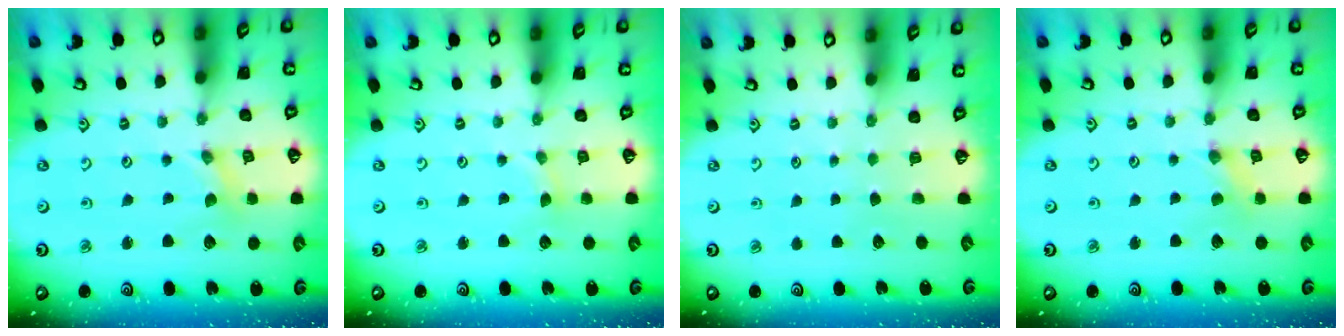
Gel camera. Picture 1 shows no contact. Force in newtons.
{"total": 1.3, "press": 1.2, "slide": 0.2}
{"total": 0.0}
{"total": 0.0}